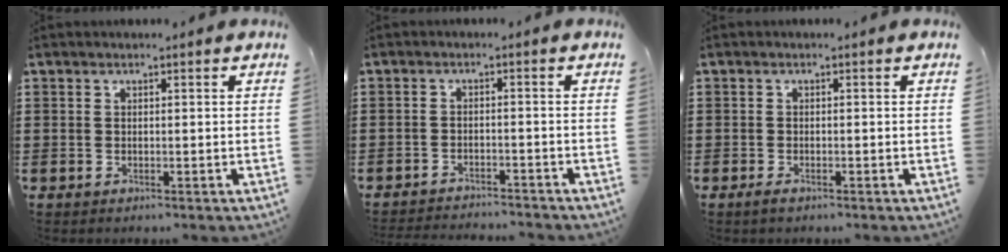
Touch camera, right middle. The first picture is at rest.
{"total": 2.5, "force": [-2.4, -0.1, 0.1], "torque": [-0.007, -0.002, -0.051]}
{"total": 0.8, "force": [-0.5, 0.2, 0.6], "torque": [-0.014, -0.006, -0.008]}